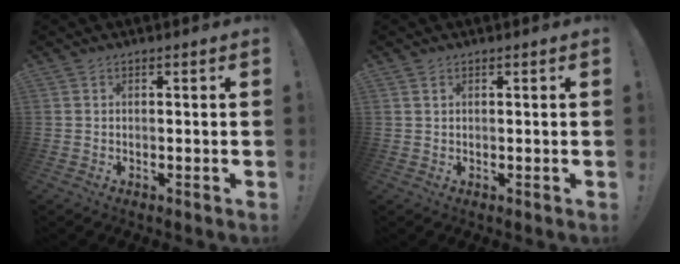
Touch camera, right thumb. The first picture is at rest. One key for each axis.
{"total": 0.8, "fx": 0.5, "fy": 0.4, "fz": 0.3, "tx": -0.002, "ty": -0.001, "tz": 0.009}